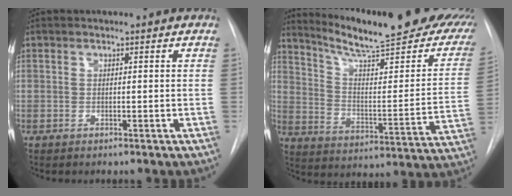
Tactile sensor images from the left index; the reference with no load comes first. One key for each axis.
{"total": 26.3, "fx": 21.6, "fy": 3.8, "fz": 14.5, "tx": -0.207, "ty": -0.058, "tz": 0.283}